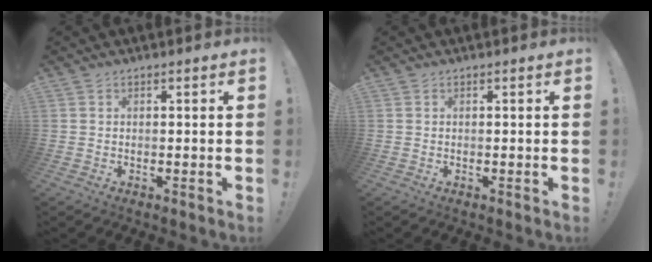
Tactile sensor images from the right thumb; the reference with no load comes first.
{"total": 0.0}